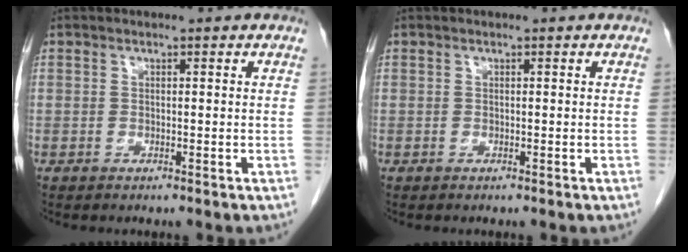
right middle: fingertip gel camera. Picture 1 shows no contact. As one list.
[{"total": 0.0}]